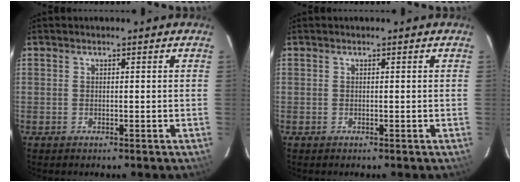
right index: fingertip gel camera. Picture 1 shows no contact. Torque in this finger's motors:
{"motor_torque": [0.00, 0.00, 0.00, 0.00]}